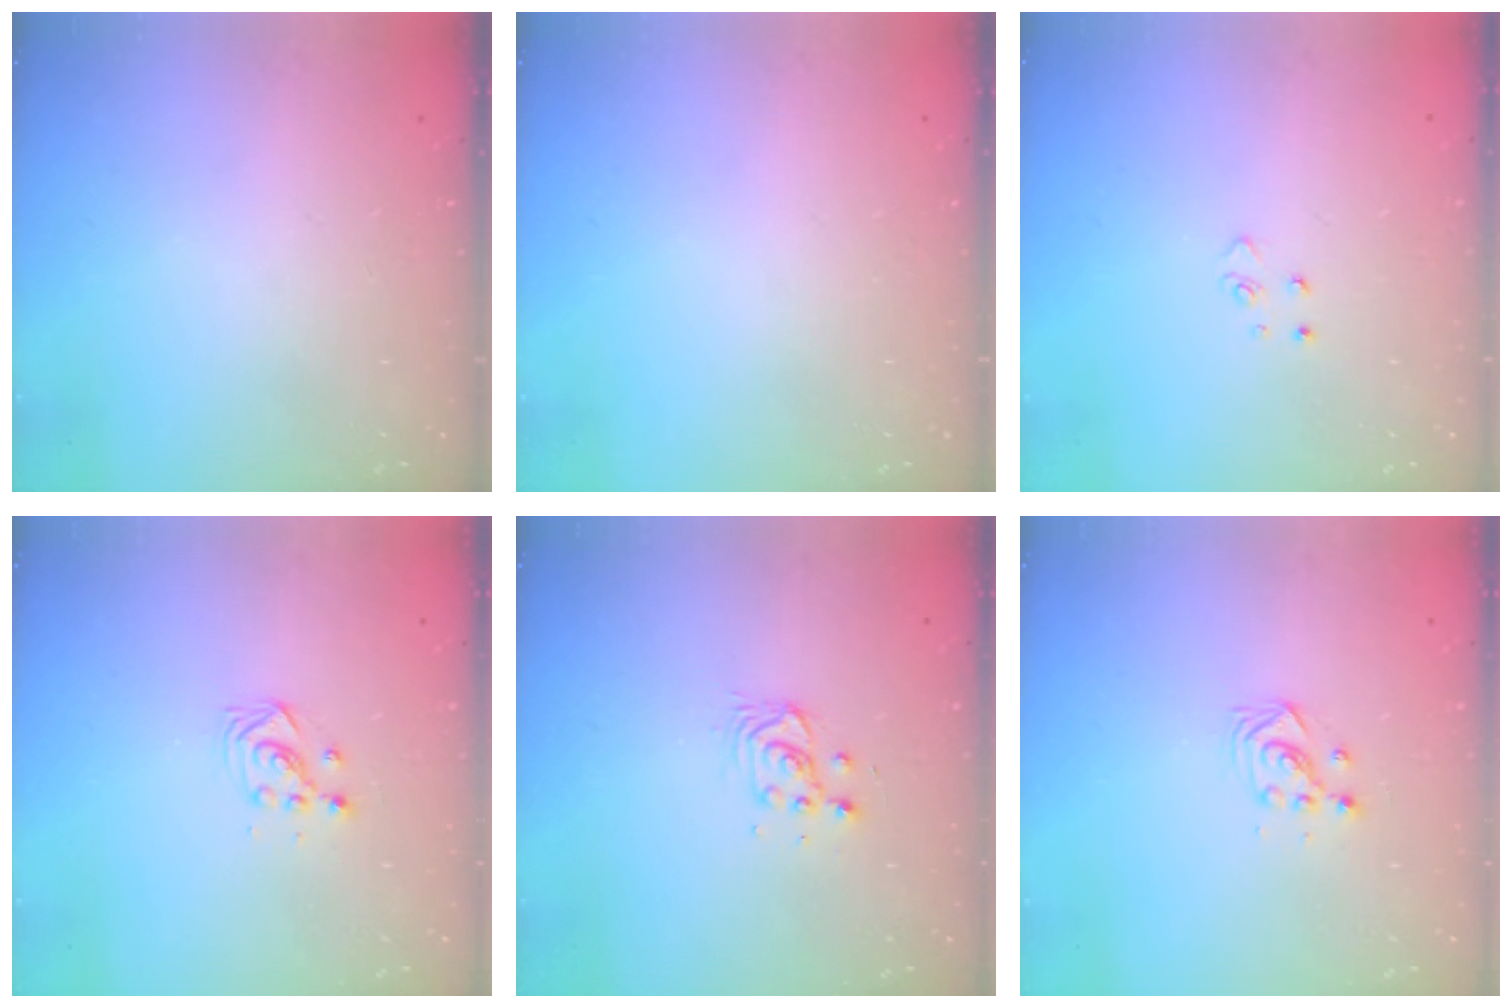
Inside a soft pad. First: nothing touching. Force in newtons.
{"total": 0.0}
{"total": 2.6, "press": 2.6, "slide": 0.3}
{"total": 2.9, "press": 2.9, "slide": 0.3}
{"total": 3.4, "press": 3.4, "slide": 0.4}
{"total": 2.9, "press": 2.9, "slide": 0.3}